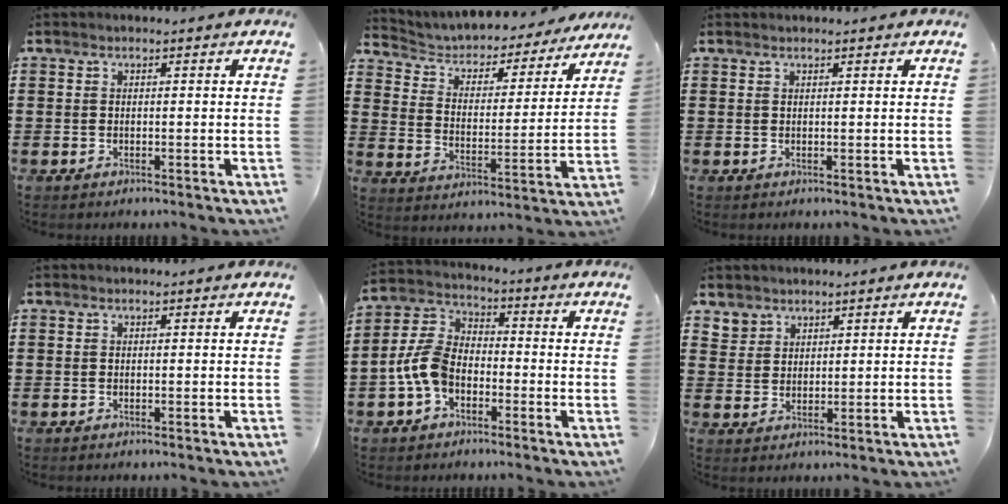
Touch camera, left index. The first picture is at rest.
{"total": 3.6, "force": [3.3, 1.4, 0.6], "torque": [-0.033, -0.025, 0.047]}
{"total": 0.5, "force": [0.4, 0.0, 0.2], "torque": [-0.006, 0.000, 0.010]}
{"total": 0.0}
{"total": 7.4, "force": [-2.9, 4.8, 4.9], "torque": [-0.146, -0.001, -0.068]}
{"total": 3.0, "force": [2.2, 1.9, -0.2], "torque": [-0.008, 0.004, 0.044]}